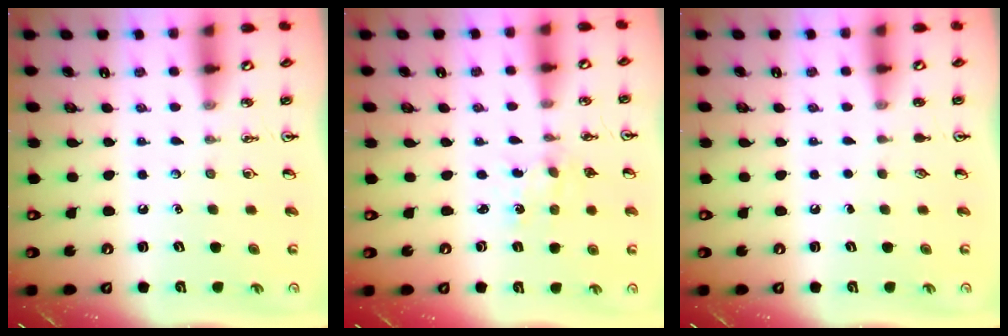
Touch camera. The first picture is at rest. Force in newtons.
{"total": 0.5, "press": 0.5, "slide": 0.2}
{"total": 0.0}